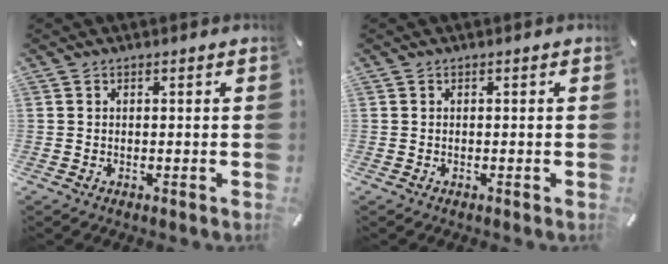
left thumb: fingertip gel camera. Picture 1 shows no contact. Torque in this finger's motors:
{"motor_torque": [0.00, 0.00, -0.02, -0.02, 0.00]}